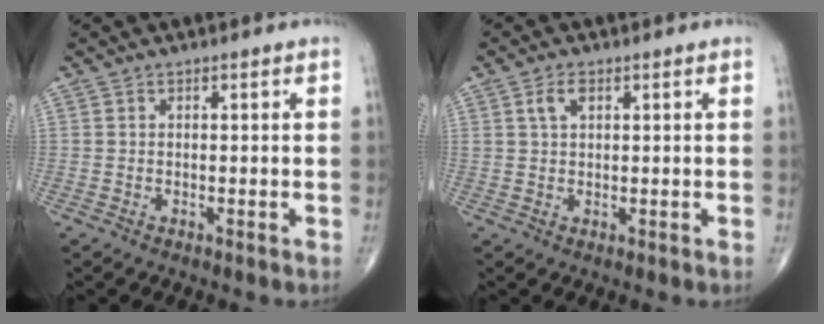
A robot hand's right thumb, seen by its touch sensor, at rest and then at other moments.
{"total": 2.8, "force": [1.2, 1.5, 2.0], "torque": [-0.036, 0.003, 0.024]}